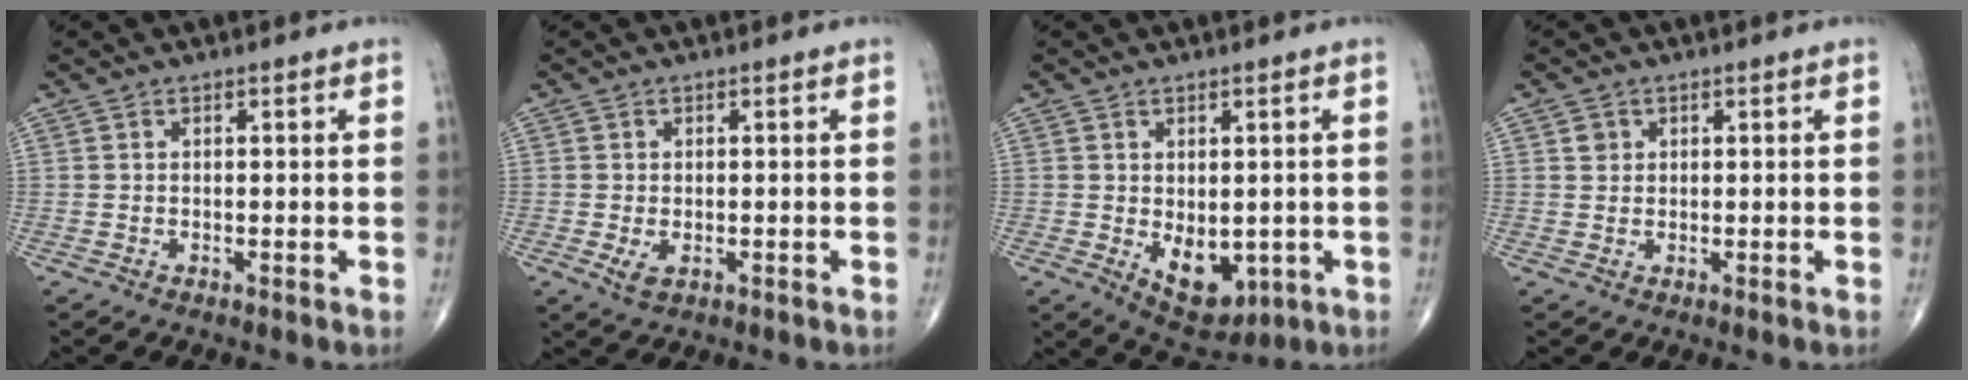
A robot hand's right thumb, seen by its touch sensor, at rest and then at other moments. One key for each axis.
{"total": 2.5, "fx": -0.6, "fy": 1.5, "fz": 1.9, "tx": -0.035, "ty": -0.003, "tz": -0.005}
{"total": 8.3, "fx": -1.6, "fy": 5.1, "fz": 6.4, "tx": -0.071, "ty": -0.009, "tz": -0.003}
{"total": 1.6, "fx": 0.6, "fy": 1.4, "fz": 0.4, "tx": 0.002, "ty": -0.002, "tz": 0.008}